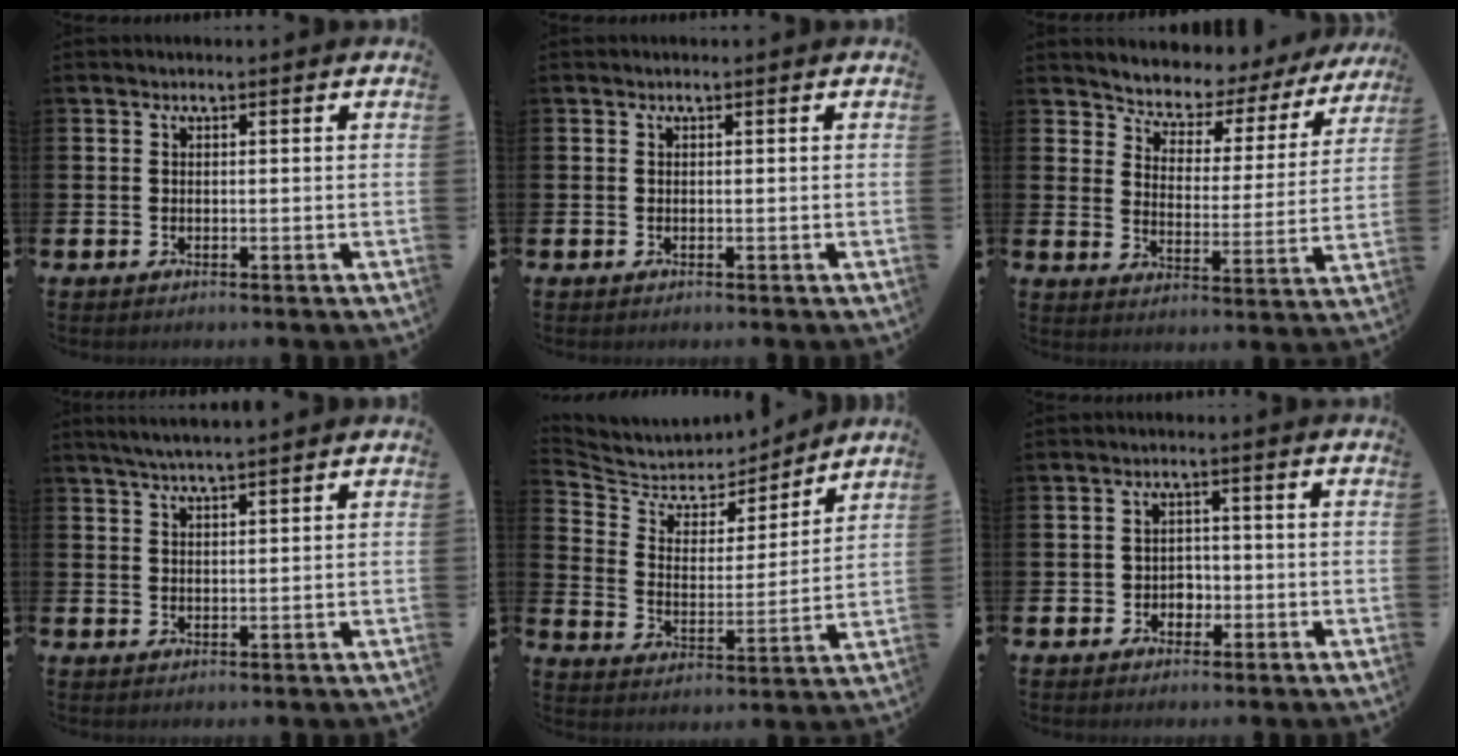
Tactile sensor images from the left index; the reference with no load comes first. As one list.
[{"total": 0.0}, {"total": 5.0, "force": [4.7, 1.8, 0.1], "torque": [-0.034, -0.044, 0.074]}, {"total": 3.5, "force": [3.3, -0.1, 1.1], "torque": [-0.023, -0.007, 0.059]}, {"total": 5.9, "force": [5.3, 2.3, 0.5], "torque": [-0.049, -0.048, 0.089]}, {"total": 2.3, "force": [-0.8, 2.1, 0.6], "torque": [-0.005, 0.001, -0.024]}]